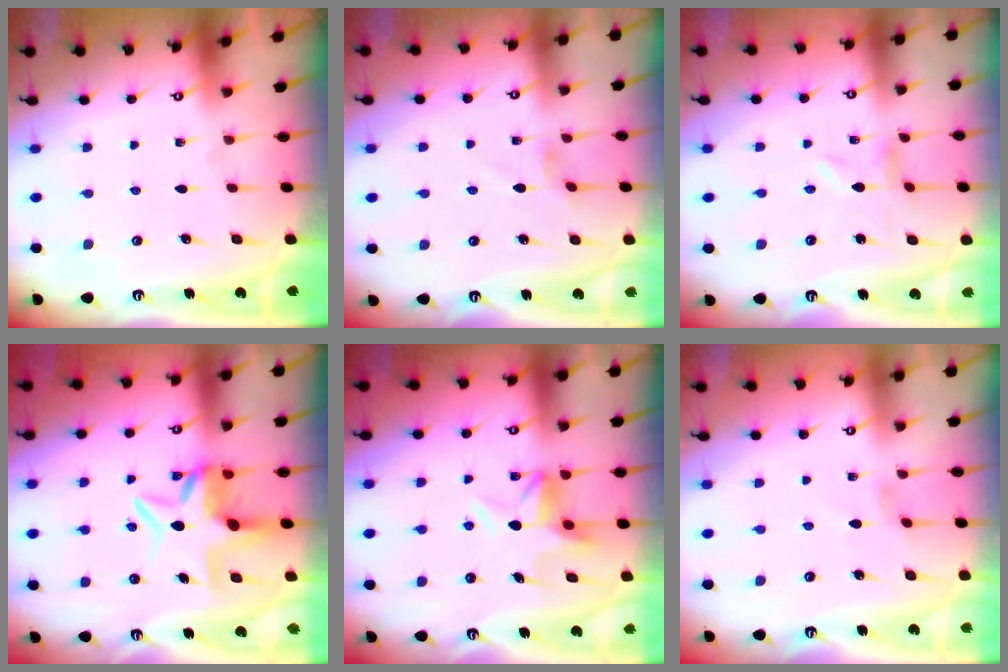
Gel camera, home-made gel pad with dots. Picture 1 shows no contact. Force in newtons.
{"total": 3.0, "press": 2.9, "slide": 0.5}
{"total": 0.0}
{"total": 7.2, "press": 7.1, "slide": 0.8}
{"total": 6.4, "press": 6.4, "slide": 0.3}
{"total": 0.0}